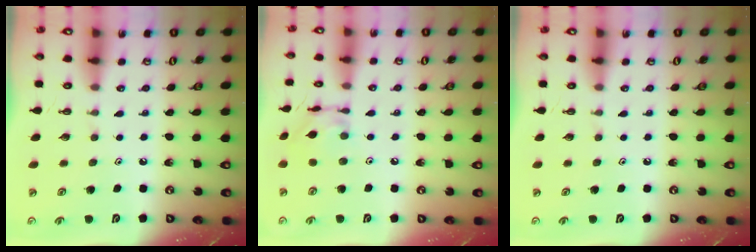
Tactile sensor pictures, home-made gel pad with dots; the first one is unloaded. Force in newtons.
{"total": 8.0, "press": 8.0, "slide": 0.3}
{"total": 0.0}